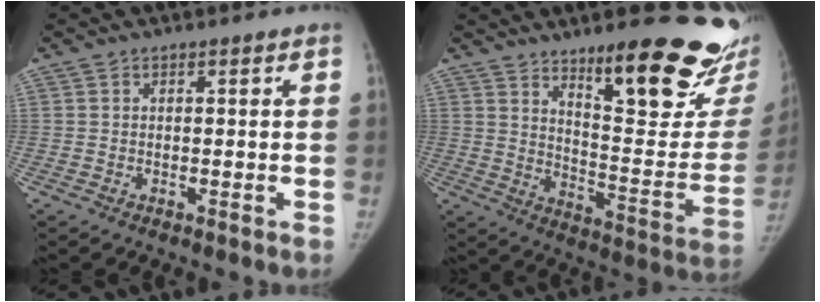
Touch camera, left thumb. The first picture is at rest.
{"total": 24.7, "force": [16.2, 6.5, 17.5], "torque": [-0.193, -0.111, 0.236]}